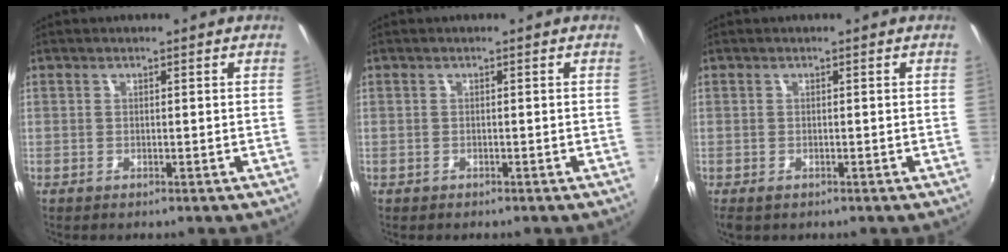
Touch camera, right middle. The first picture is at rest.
{"total": 0.6, "force": [-0.4, 0.4, 0.0], "torque": [-0.003, -0.001, -0.006]}
{"total": 1.6, "force": [-0.9, 1.0, 0.8], "torque": [-0.016, -0.009, -0.014]}